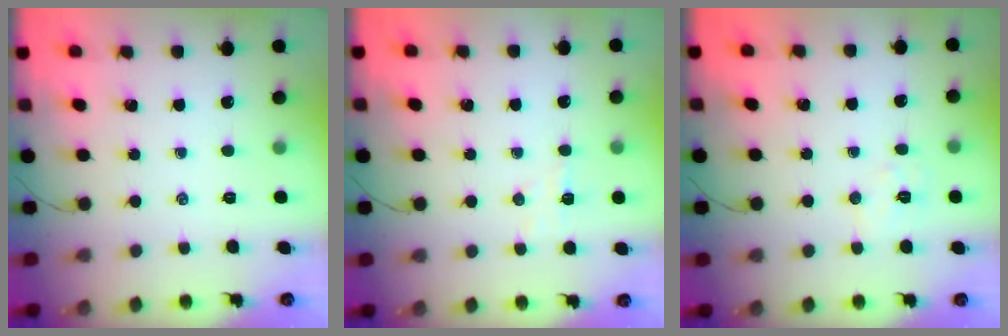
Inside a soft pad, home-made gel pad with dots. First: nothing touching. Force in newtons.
{"total": 4.4, "press": 4.3, "slide": 1.2}
{"total": 6.2, "press": 6.1, "slide": 1.0}